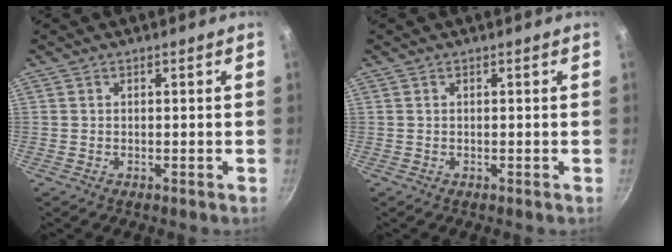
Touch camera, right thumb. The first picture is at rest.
{"total": 0.0}